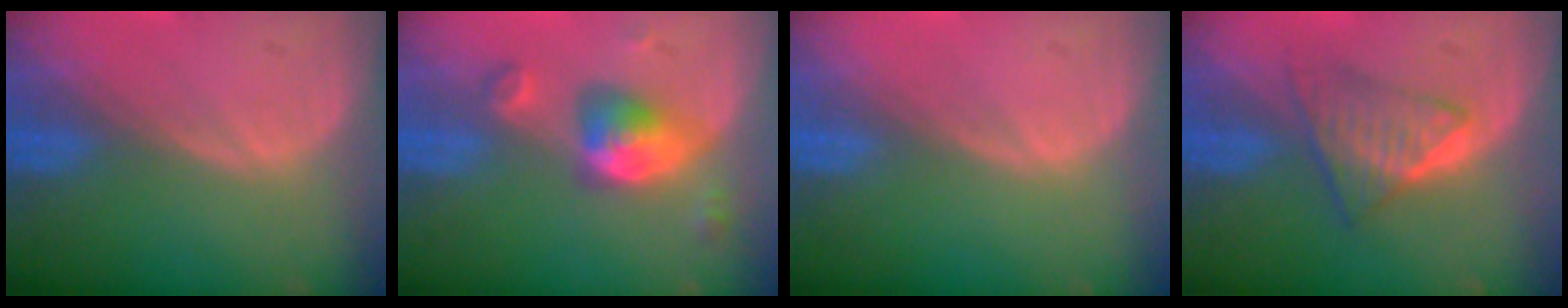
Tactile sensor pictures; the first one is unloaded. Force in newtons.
{"total": 5.5, "press": 5.4, "slide": 1.0}
{"total": 0.0}
{"total": 6.0, "press": 5.1, "slide": 3.2}